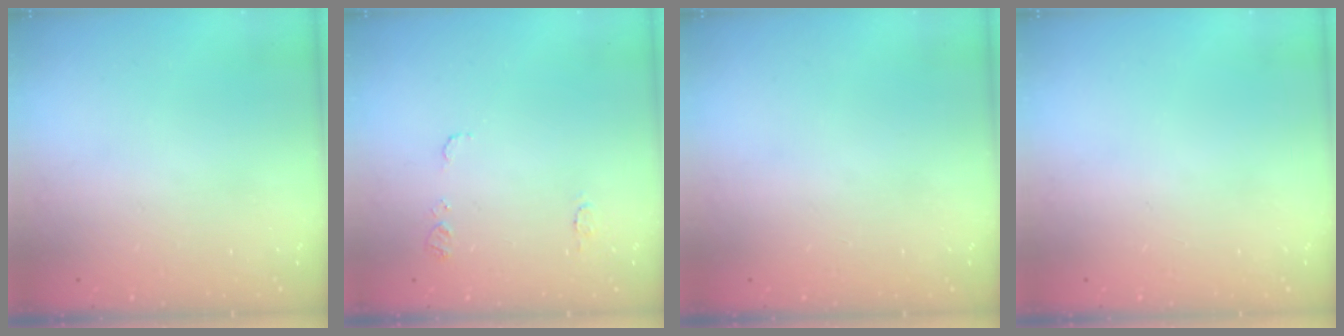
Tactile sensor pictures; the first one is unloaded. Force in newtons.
{"total": 7.1, "press": 7.0, "slide": 0.7}
{"total": 0.0}
{"total": 0.0}